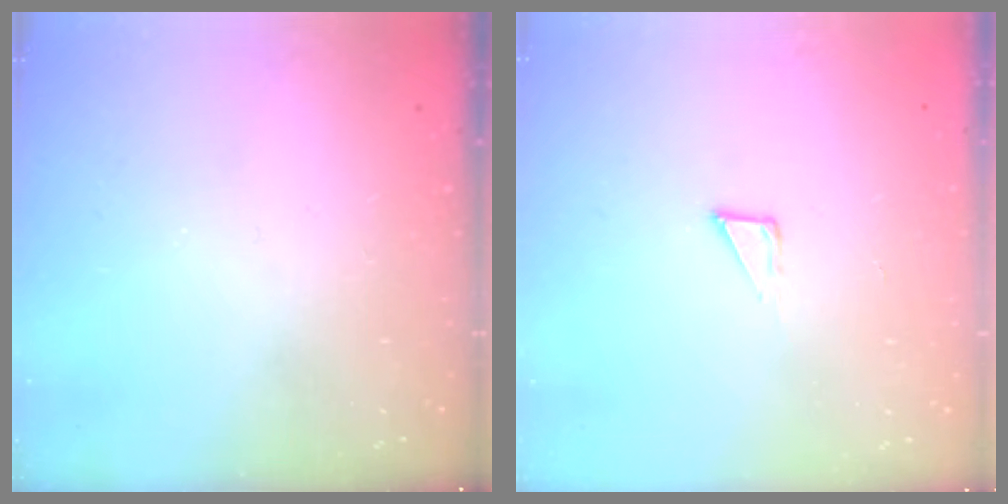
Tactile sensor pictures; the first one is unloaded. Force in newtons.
{"total": 2.3, "press": 2.3, "slide": 0.1}